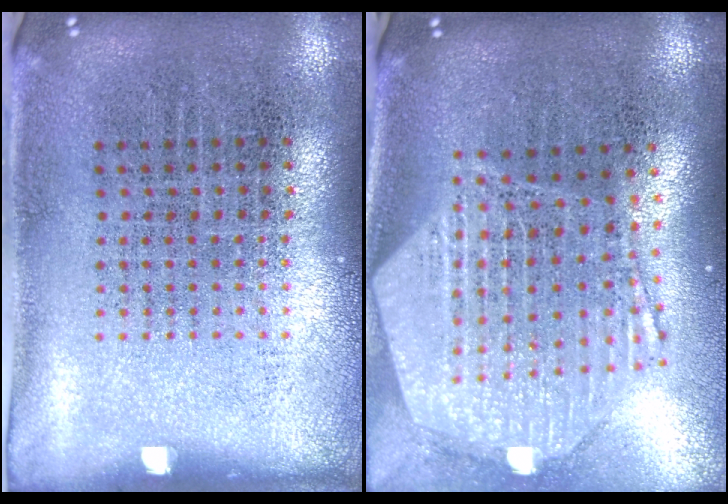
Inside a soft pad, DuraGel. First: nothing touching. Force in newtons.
{"total": 3.0, "press": 2.4, "slide": 1.8}